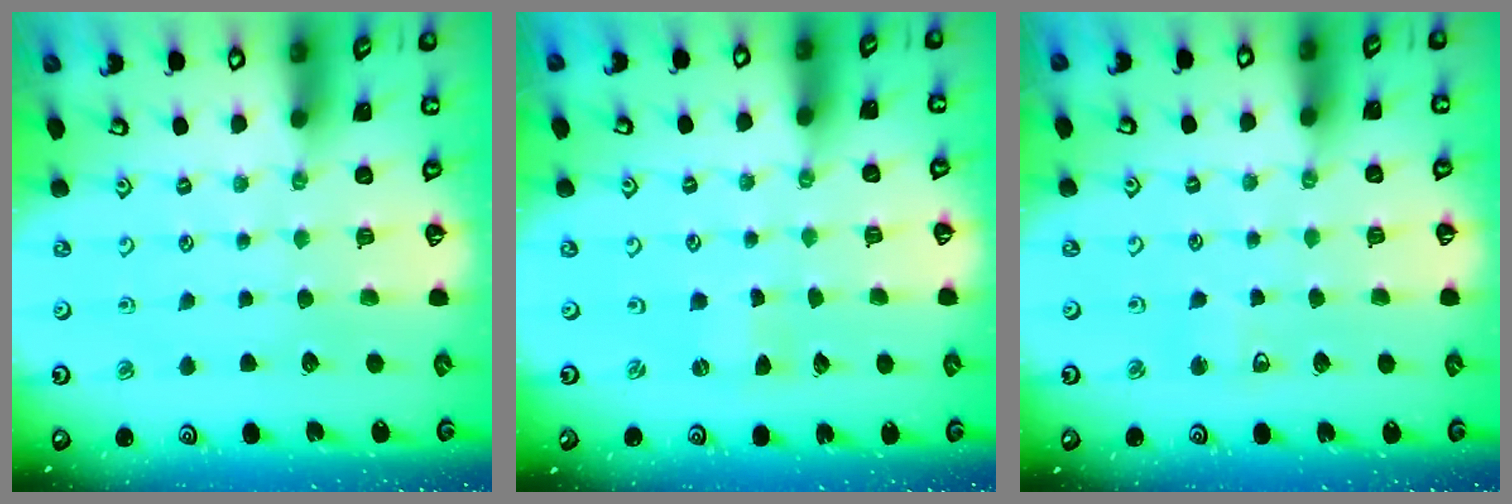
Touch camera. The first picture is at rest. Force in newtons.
{"total": 0.0}
{"total": 3.9, "press": 3.9, "slide": 0.7}